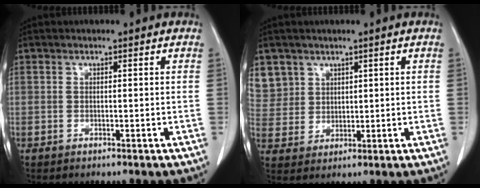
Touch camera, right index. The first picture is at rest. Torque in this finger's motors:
{"motor_torque": [-0.18, 0.27, -0.03, 0.00]}